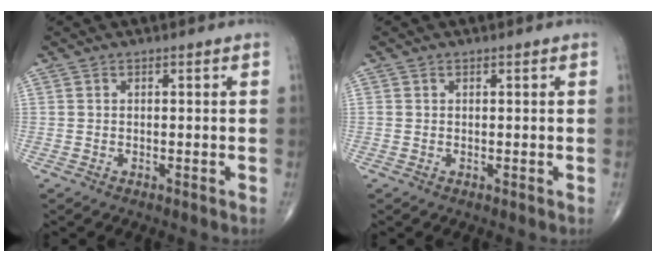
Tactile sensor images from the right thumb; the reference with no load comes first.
{"total": 0.0}